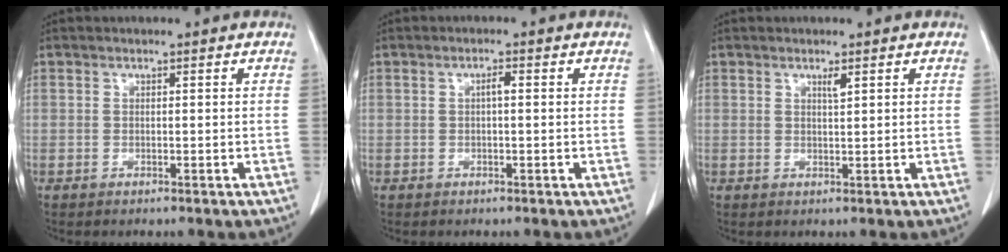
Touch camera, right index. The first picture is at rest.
{"total": 1.3, "force": [0.1, 0.2, 1.3], "torque": [-0.023, 0.004, 0.001]}
{"total": 1.1, "force": [0.7, 0.0, 0.9], "torque": [-0.019, -0.005, 0.013]}